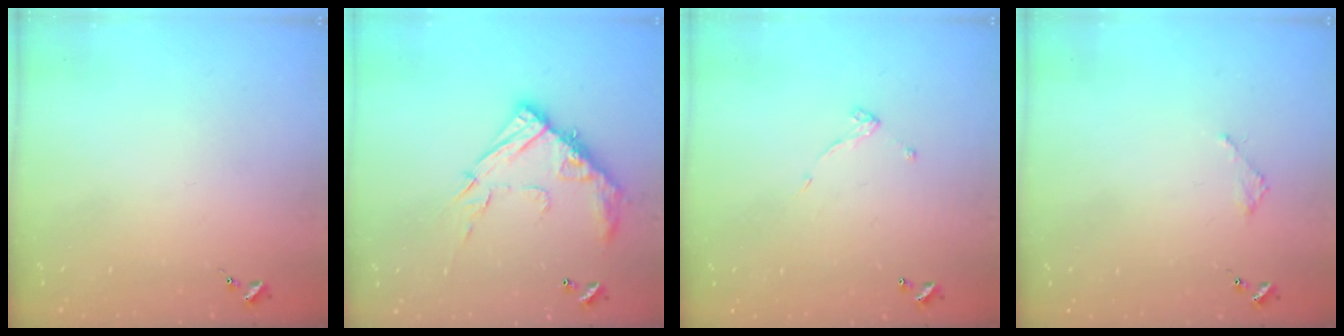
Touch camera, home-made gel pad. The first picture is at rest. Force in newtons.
{"total": 15.6, "press": 15.5, "slide": 1.2}
{"total": 4.4, "press": 4.4, "slide": 0.2}
{"total": 2.1, "press": 2.1, "slide": 0.2}